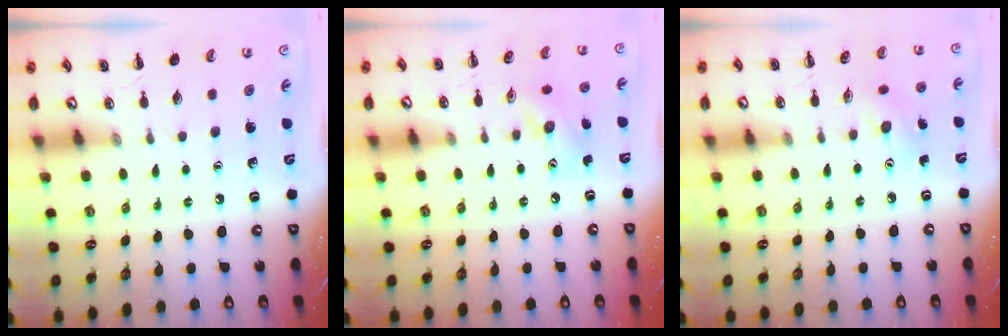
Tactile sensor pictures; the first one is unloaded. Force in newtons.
{"total": 9.7, "press": 9.7, "slide": 1.1}
{"total": 4.8, "press": 4.6, "slide": 1.1}